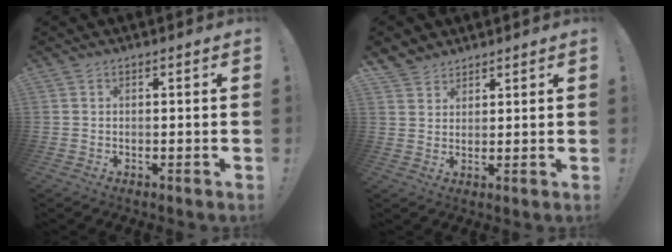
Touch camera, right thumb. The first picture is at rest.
{"total": 4.6, "force": [3.8, 2.6, 0.2], "torque": [-0.007, -0.026, 0.073]}